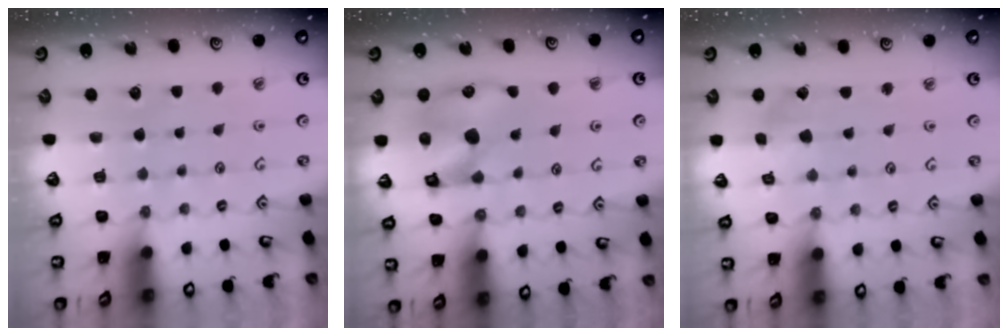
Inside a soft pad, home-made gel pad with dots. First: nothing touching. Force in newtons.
{"total": 12.5, "press": 12.3, "slide": 1.8}
{"total": 2.4, "press": 2.4, "slide": 0.3}